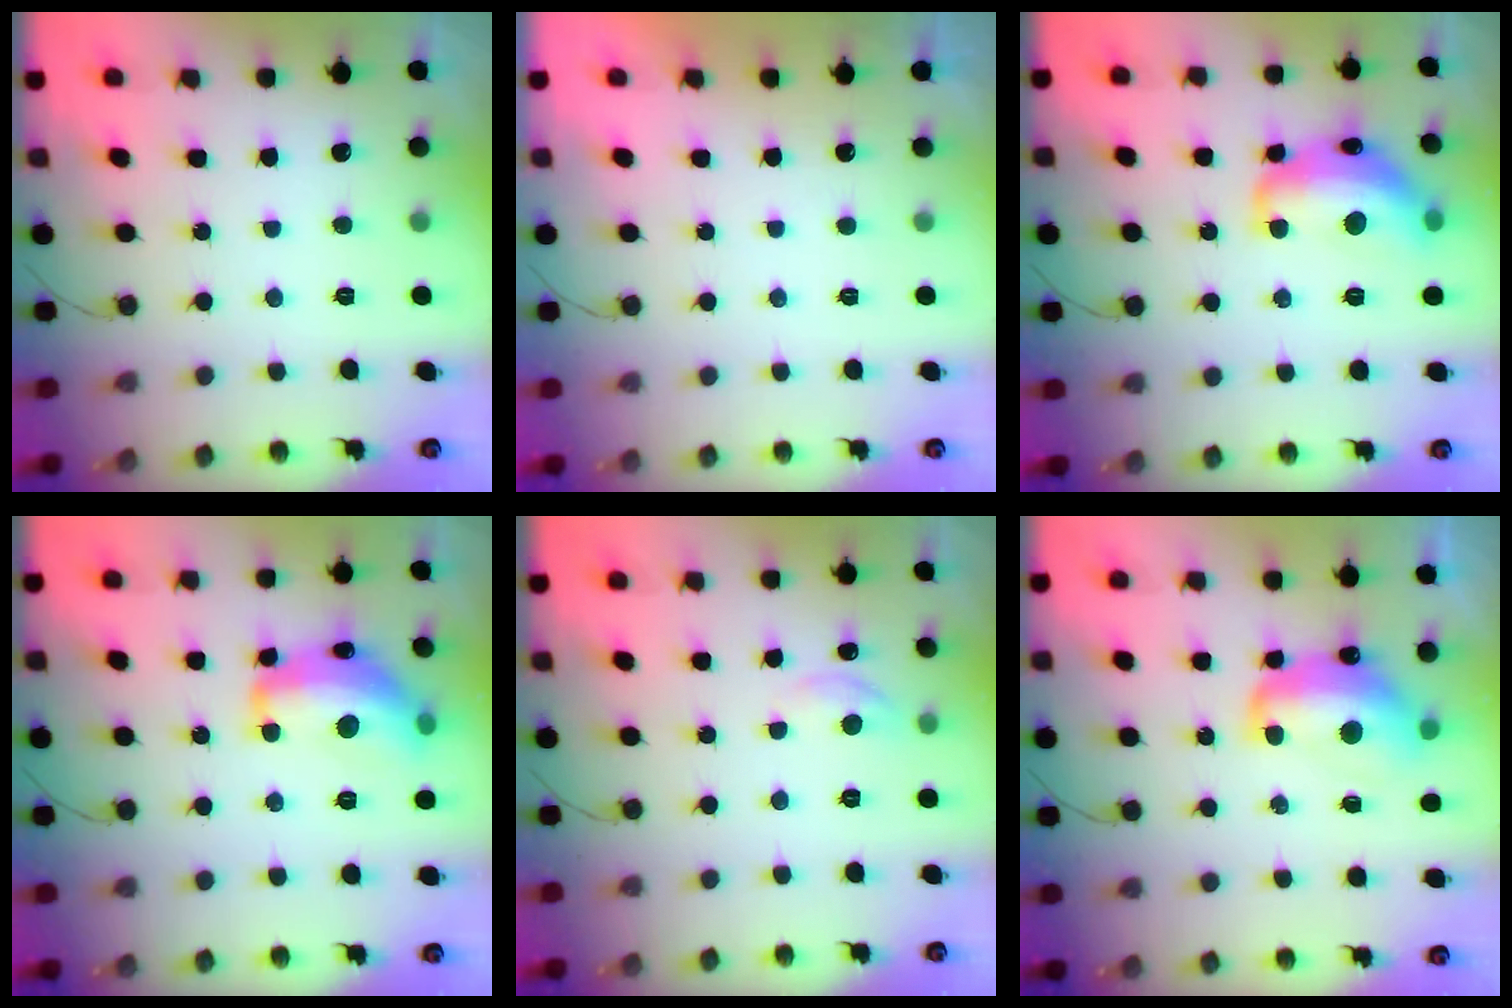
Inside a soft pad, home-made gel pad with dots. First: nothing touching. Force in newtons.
{"total": 0.0}
{"total": 16.4, "press": 16.4, "slide": 0.9}
{"total": 17.2, "press": 17.2, "slide": 0.6}
{"total": 4.6, "press": 4.5, "slide": 0.7}
{"total": 13.1, "press": 13.1, "slide": 1.3}